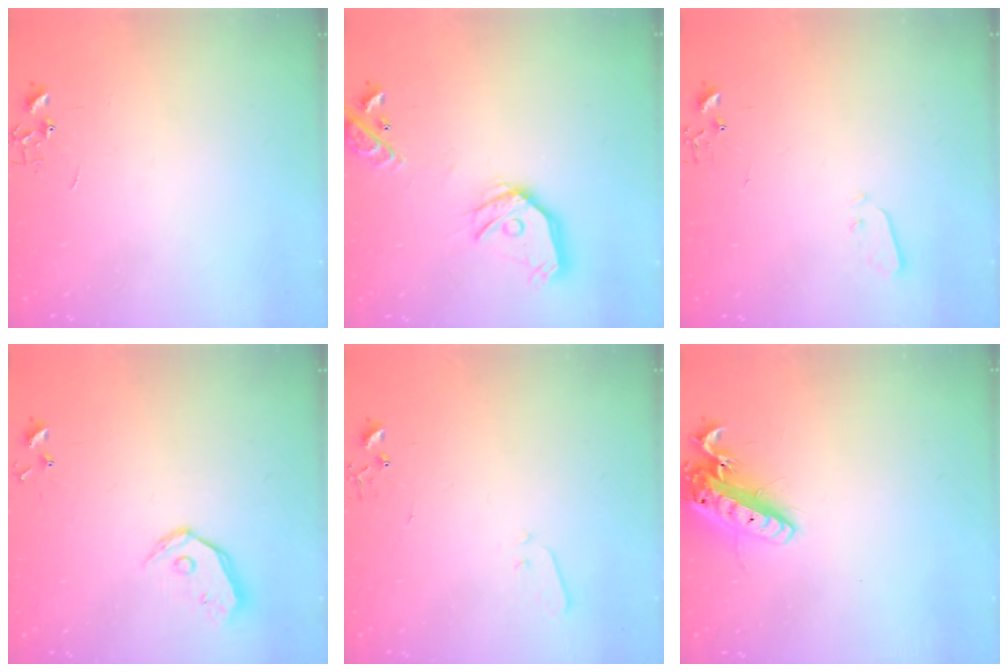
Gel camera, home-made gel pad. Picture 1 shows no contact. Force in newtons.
{"total": 16.2, "press": 16.0, "slide": 2.5}
{"total": 3.0, "press": 3.0, "slide": 0.3}
{"total": 8.7, "press": 8.6, "slide": 1.3}
{"total": 3.3, "press": 3.2, "slide": 0.6}
{"total": 15.2, "press": 14.9, "slide": 3.0}